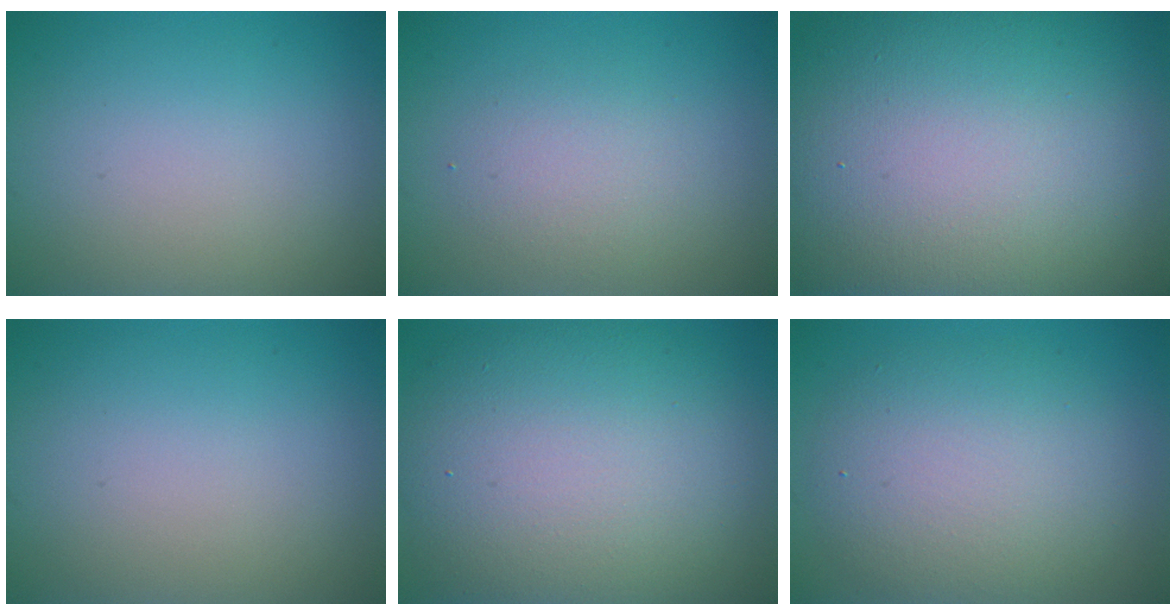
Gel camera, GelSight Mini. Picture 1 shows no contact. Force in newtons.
{"total": 2.3, "press": 2.3, "slide": 0.1}
{"total": 22.8, "press": 22.7, "slide": 1.1}
{"total": 0.0}
{"total": 12.4, "press": 12.3, "slide": 0.7}
{"total": 6.2, "press": 6.1, "slide": 0.5}